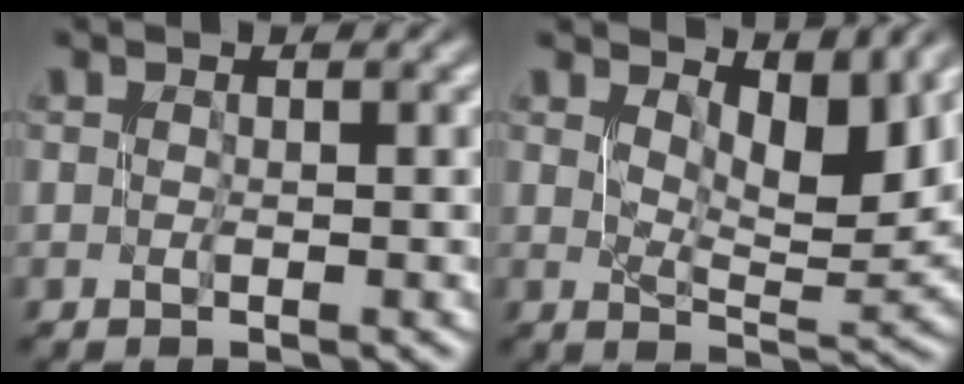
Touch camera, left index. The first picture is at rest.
{"total": 5.4, "force": [2.4, 2.3, 4.3], "torque": [-0.067, -0.011, 0.046]}